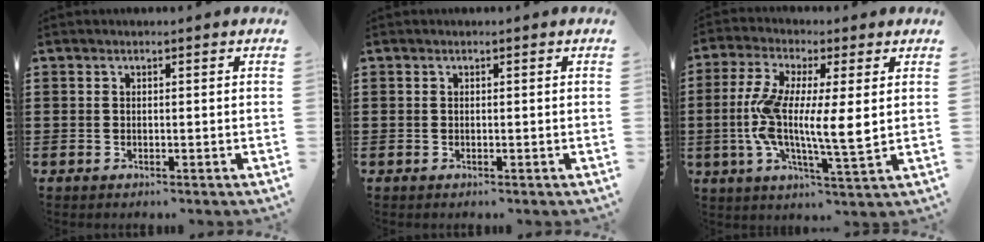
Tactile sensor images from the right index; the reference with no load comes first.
{"total": 0.0}
{"total": 10.1, "force": [0.0, 2.5, 9.8], "torque": [-0.203, -0.005, -0.004]}